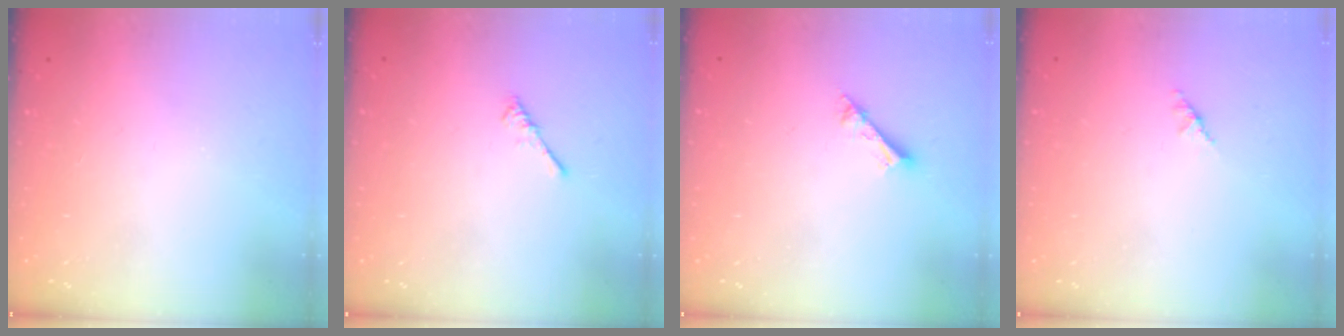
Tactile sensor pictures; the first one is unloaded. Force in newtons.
{"total": 0.0}
{"total": 2.5, "press": 2.5, "slide": 0.1}
{"total": 1.4, "press": 1.3, "slide": 0.4}